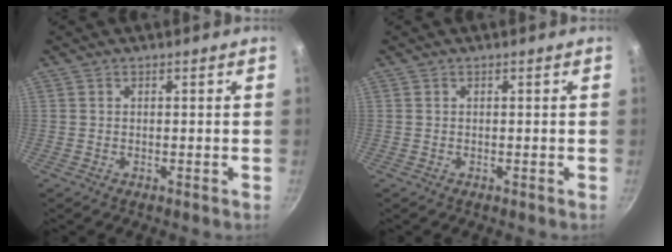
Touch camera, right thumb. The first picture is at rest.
{"total": 0.0}